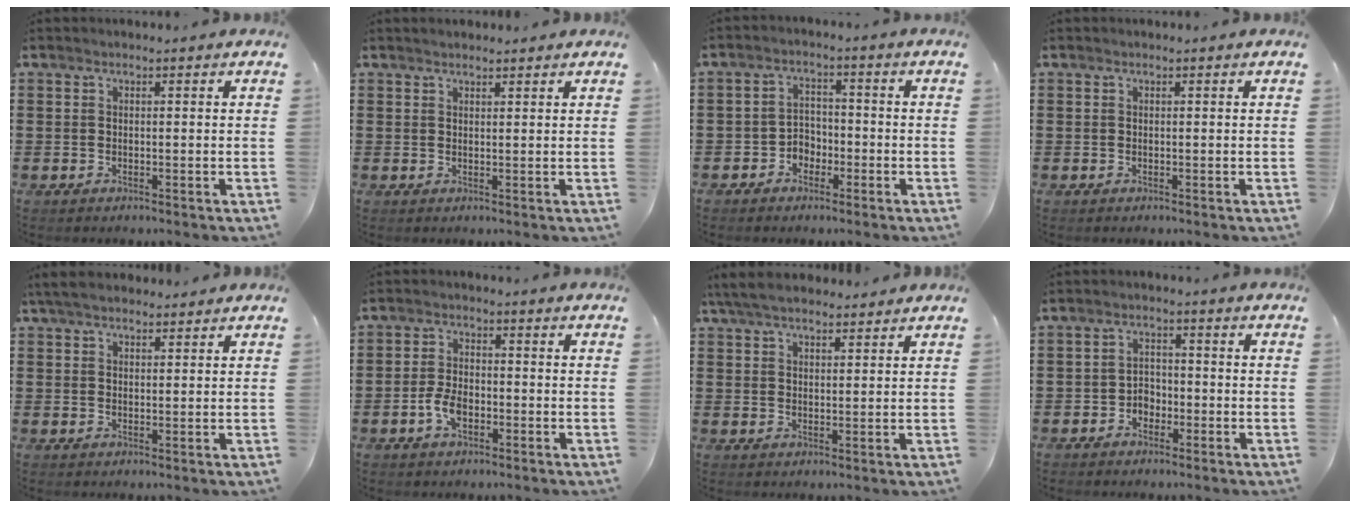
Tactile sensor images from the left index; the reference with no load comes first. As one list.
[{"total": 1.2, "force": [1.1, 0.2, 0.2], "torque": [-0.006, 0.001, 0.022]}, {"total": 3.1, "force": [-2.0, 2.2, 0.9], "torque": [-0.026, 0.008, -0.045]}, {"total": 0.0}, {"total": 3.5, "force": [2.9, 1.0, 1.7], "torque": [-0.040, 0.002, 0.056]}, {"total": 4.2, "force": [-1.5, 2.3, 3.2], "torque": [-0.077, -0.003, -0.031]}, {"total": 4.8, "force": [4.1, 1.2, 2.1], "torque": [-0.053, -0.001, 0.078]}, {"total": 2.5, "force": [-1.6, 1.7, 0.9], "torque": [-0.024, 0.005, -0.035]}]